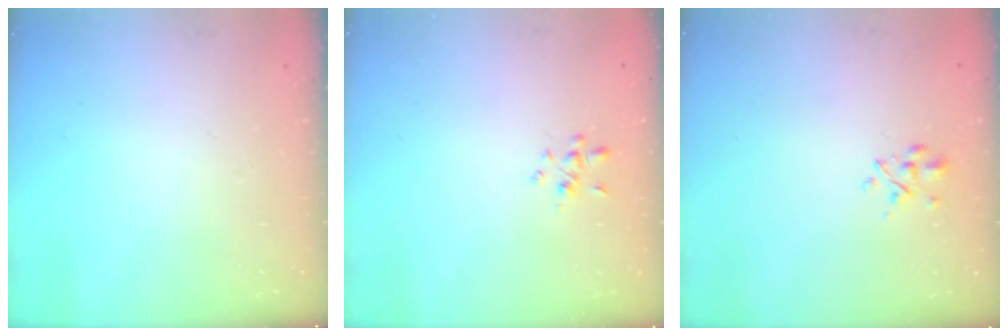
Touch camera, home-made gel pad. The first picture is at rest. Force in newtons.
{"total": 1.9, "press": 1.8, "slide": 0.7}
{"total": 2.3, "press": 2.2, "slide": 0.9}